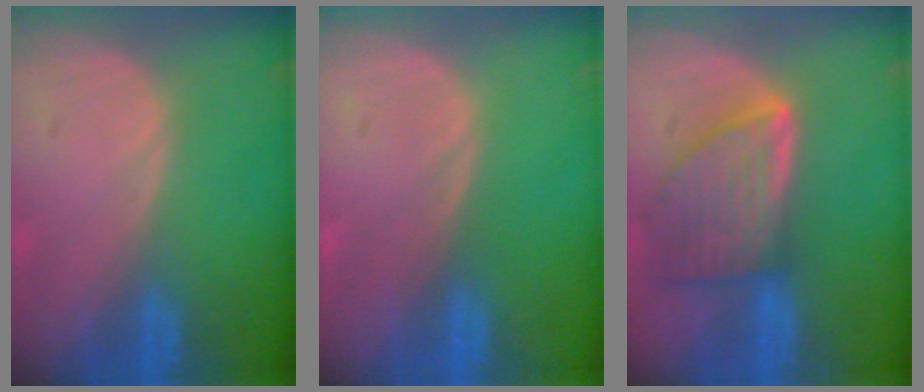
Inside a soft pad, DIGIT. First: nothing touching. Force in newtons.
{"total": 0.0}
{"total": 8.0, "press": 7.2, "slide": 3.6}